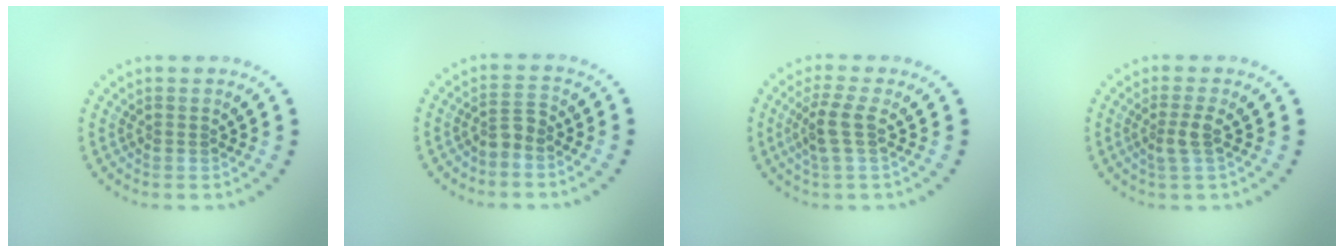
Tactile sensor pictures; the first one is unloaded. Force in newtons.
{"total": 1.7, "press": 1.4, "slide": 1.1}
{"total": 2.5, "press": 2.0, "slide": 1.6}
{"total": 1.8, "press": 1.4, "slide": 1.2}